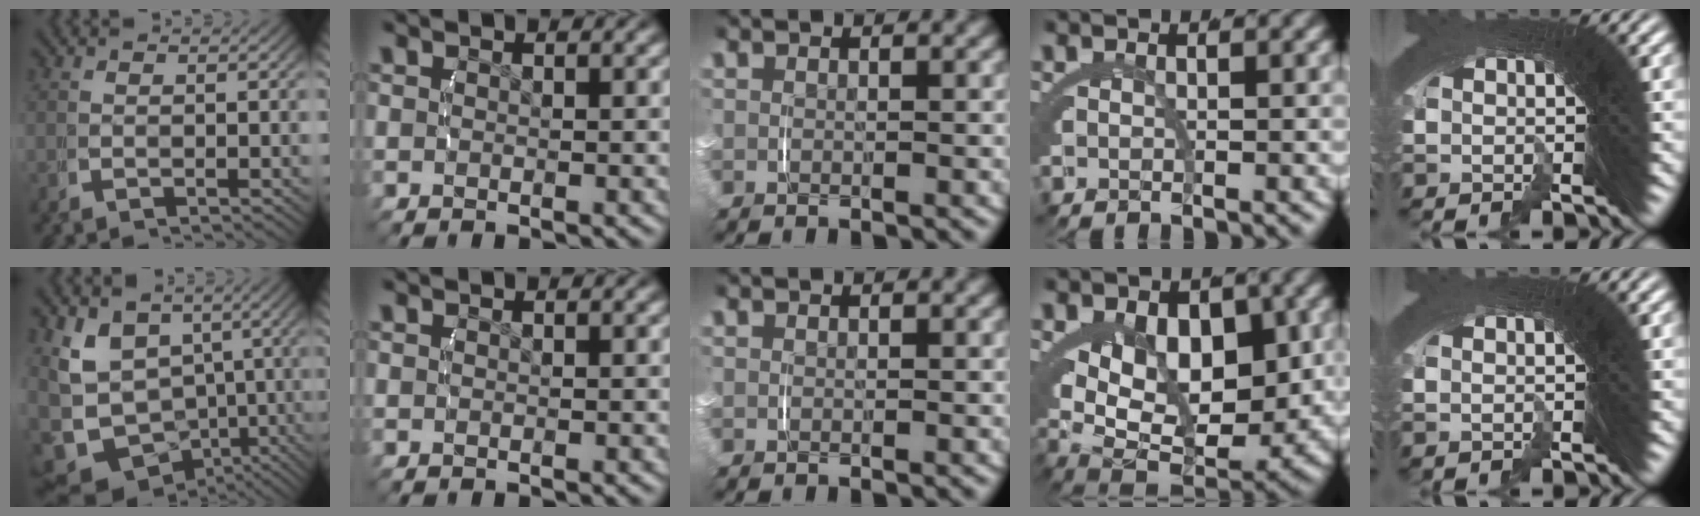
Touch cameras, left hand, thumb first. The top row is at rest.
{"thumb": {"total": 13.5, "force": [-2.7, 10.4, 8.2], "torque": [-0.172, -0.069, -0.016]}, "ring": {"total": 13.1, "force": [-0.6, 9.0, 9.5], "torque": [-0.163, -0.044, 0.012]}, "little": {"total": 1.1, "force": [0.5, 0.7, 0.8], "torque": [-0.015, 0.006, 0.007]}}